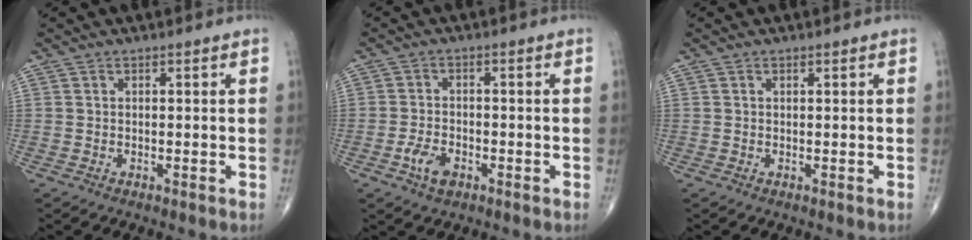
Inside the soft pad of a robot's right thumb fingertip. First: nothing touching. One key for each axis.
{"total": 4.5, "fx": -2.1, "fy": 2.6, "fz": 2.9, "tx": -0.050, "ty": 0.009, "tz": -0.039}
{"total": 0.0}